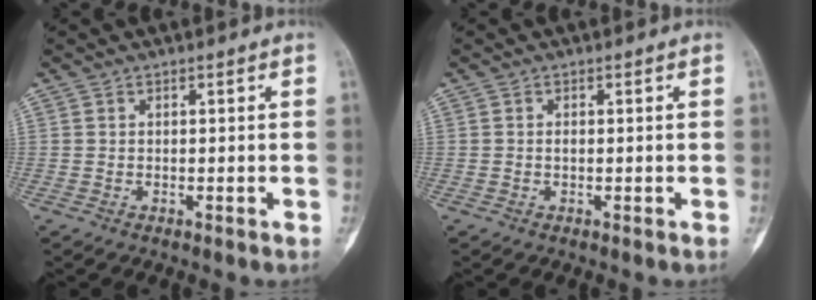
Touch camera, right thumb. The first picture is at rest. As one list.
[{"total": 0.6, "force": [0.0, 0.3, 0.5], "torque": [-0.010, 0.000, -0.001]}]